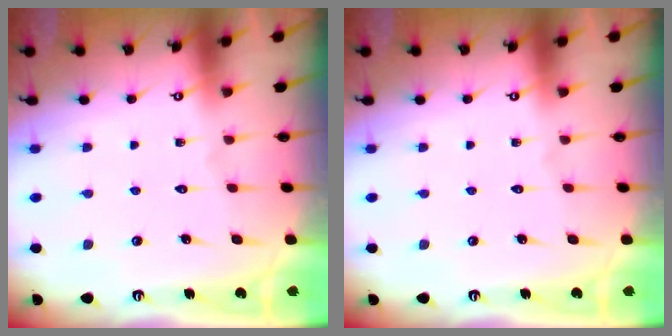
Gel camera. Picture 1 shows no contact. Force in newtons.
{"total": 0.0}